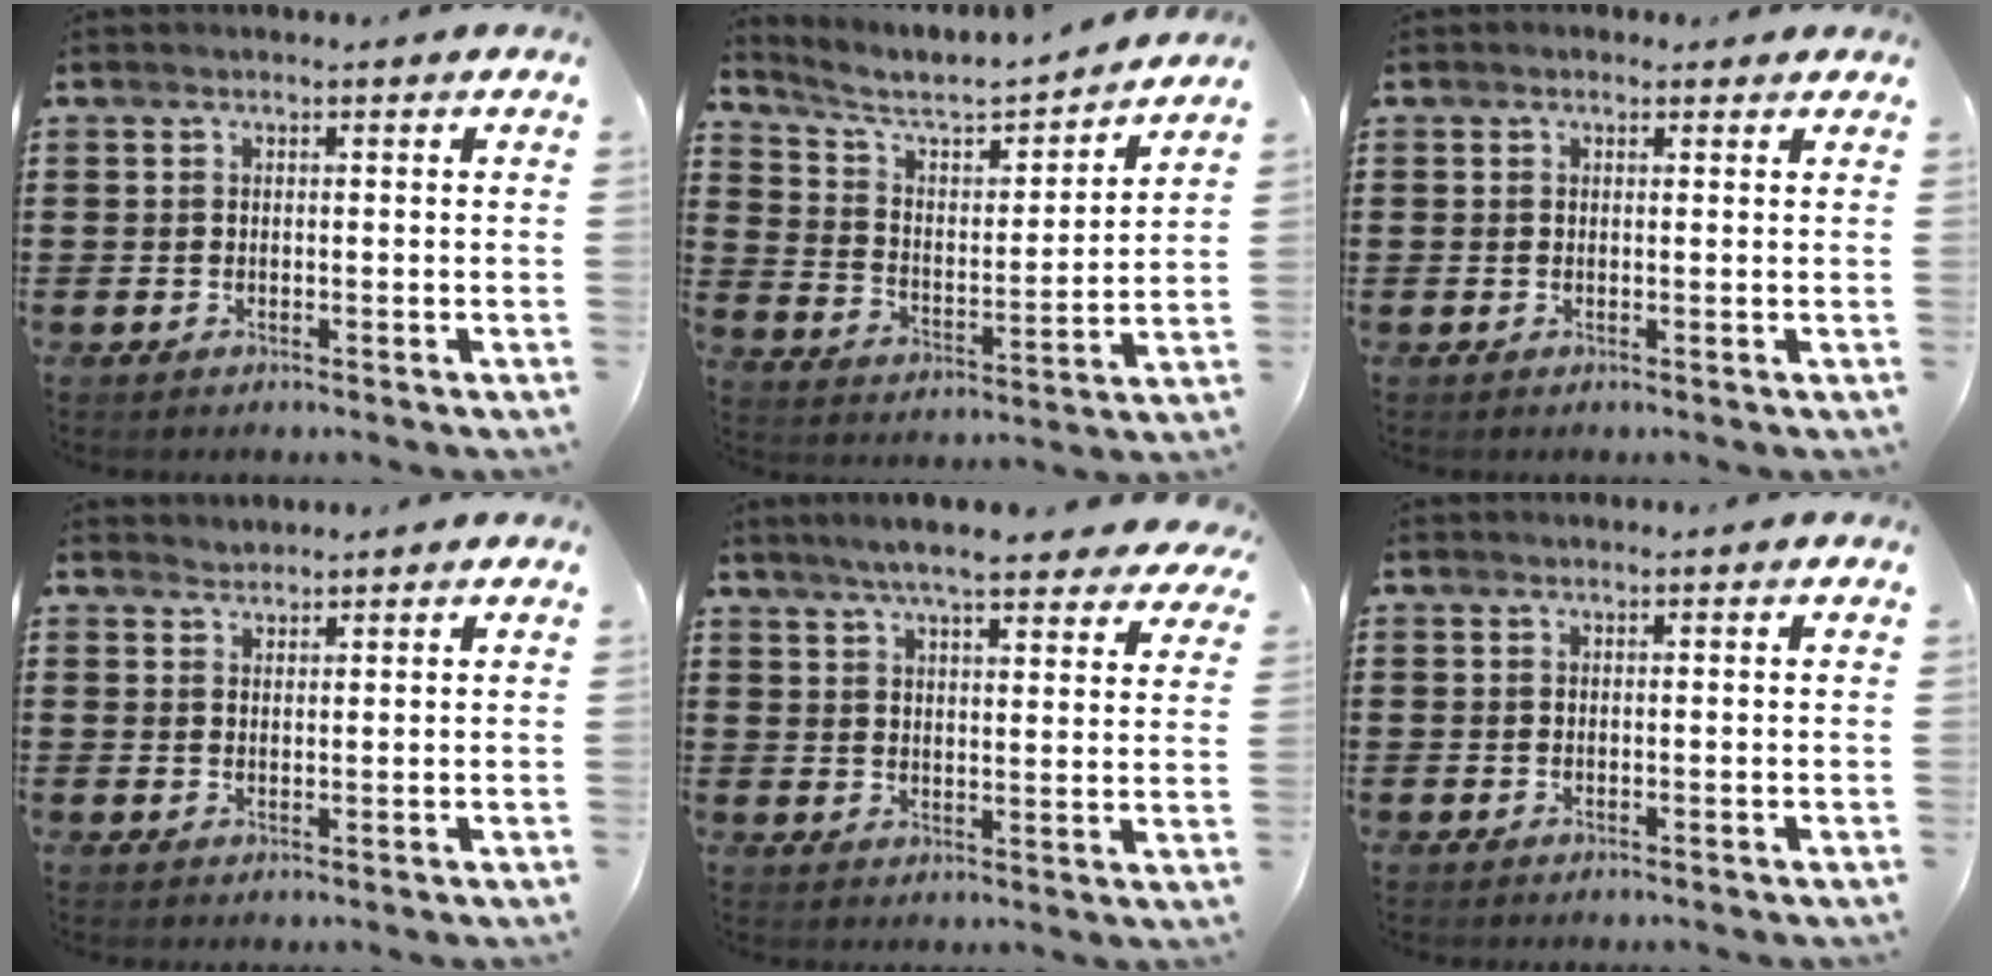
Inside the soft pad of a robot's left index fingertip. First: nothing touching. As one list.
[{"total": 5.4, "force": [4.8, 1.4, 2.1], "torque": [-0.069, -0.037, 0.073]}, {"total": 0.6, "force": [0.3, 0.5, 0.3], "torque": [-0.007, 0.005, 0.006]}, {"total": 1.4, "force": [1.4, 0.1, -0.3], "torque": [0.002, 0.002, 0.028]}, {"total": 6.8, "force": [6.0, 0.3, 3.1], "torque": [-0.071, -0.021, 0.105]}, {"total": 0.0}]